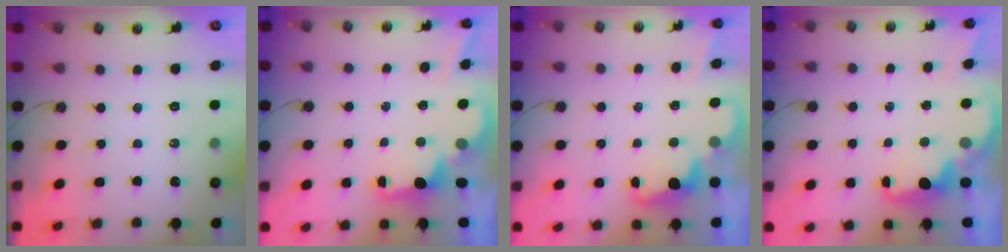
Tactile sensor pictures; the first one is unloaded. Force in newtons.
{"total": 2.2, "press": 2.1, "slide": 0.8}
{"total": 2.4, "press": 2.4, "slide": 0.5}
{"total": 2.2, "press": 2.0, "slide": 0.8}